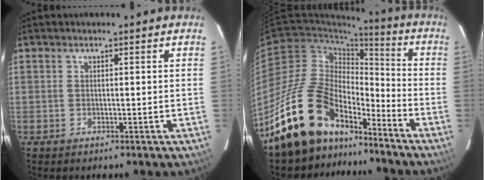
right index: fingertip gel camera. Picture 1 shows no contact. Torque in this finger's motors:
{"motor_torque": [0.30, -0.39, -0.31, -0.15]}